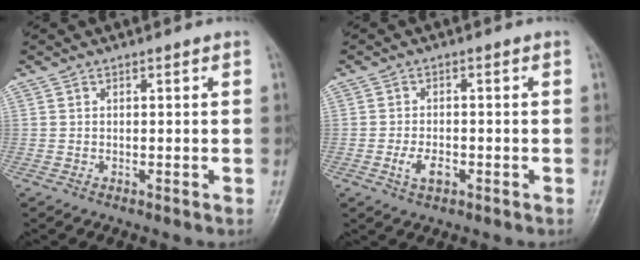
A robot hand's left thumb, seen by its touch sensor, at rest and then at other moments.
{"total": 3.7, "force": [-1.4, 2.1, 2.7], "torque": [-0.050, 0.005, -0.025]}